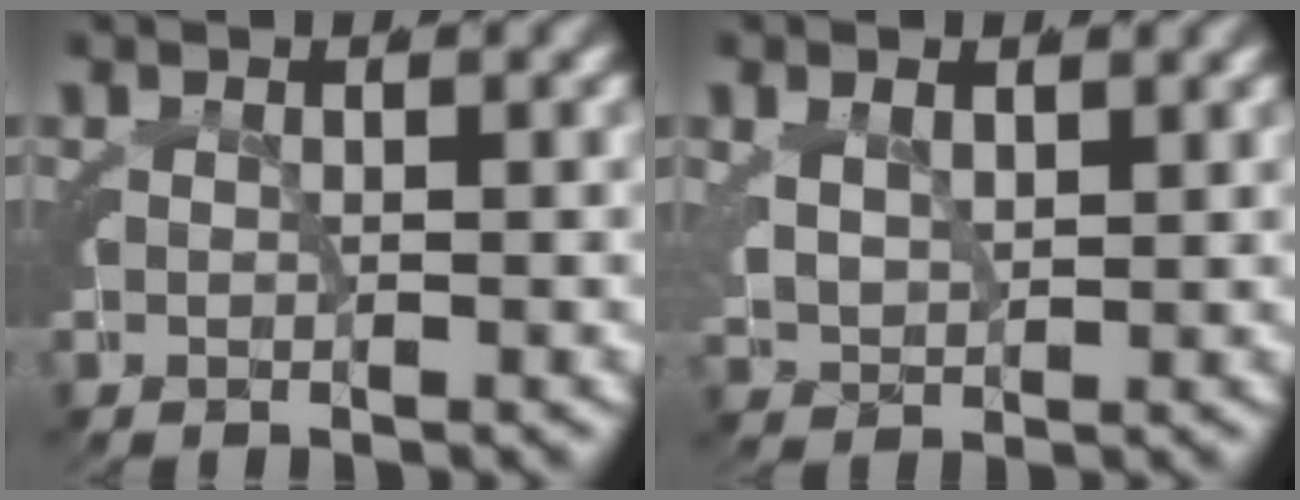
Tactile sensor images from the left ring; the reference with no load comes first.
{"total": 2.1, "force": [1.5, 1.0, 1.1], "torque": [-0.031, -0.011, 0.040]}